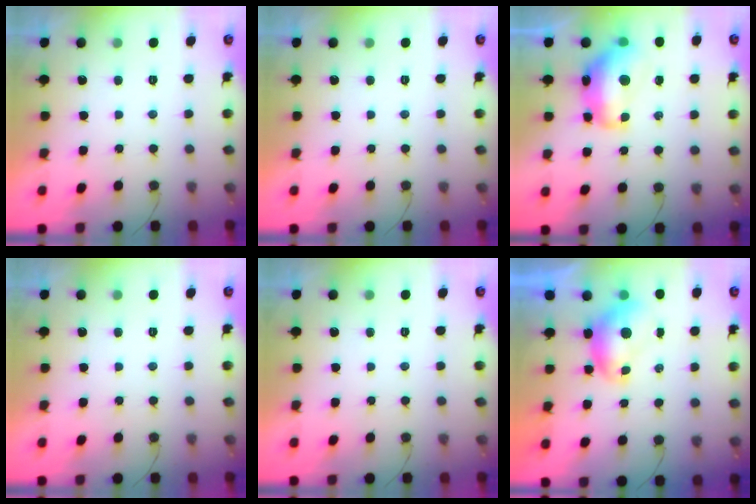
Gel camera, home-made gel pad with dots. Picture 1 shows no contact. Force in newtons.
{"total": 0.0}
{"total": 14.0, "press": 13.8, "slide": 1.8}
{"total": 0.0}
{"total": 0.0}
{"total": 7.2, "press": 7.1, "slide": 0.9}